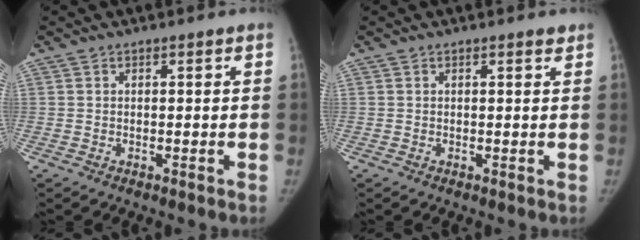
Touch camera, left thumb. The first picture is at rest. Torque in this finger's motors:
{"motor_torque": [-0.08, -0.57, 0.62, -0.41, 0.06]}